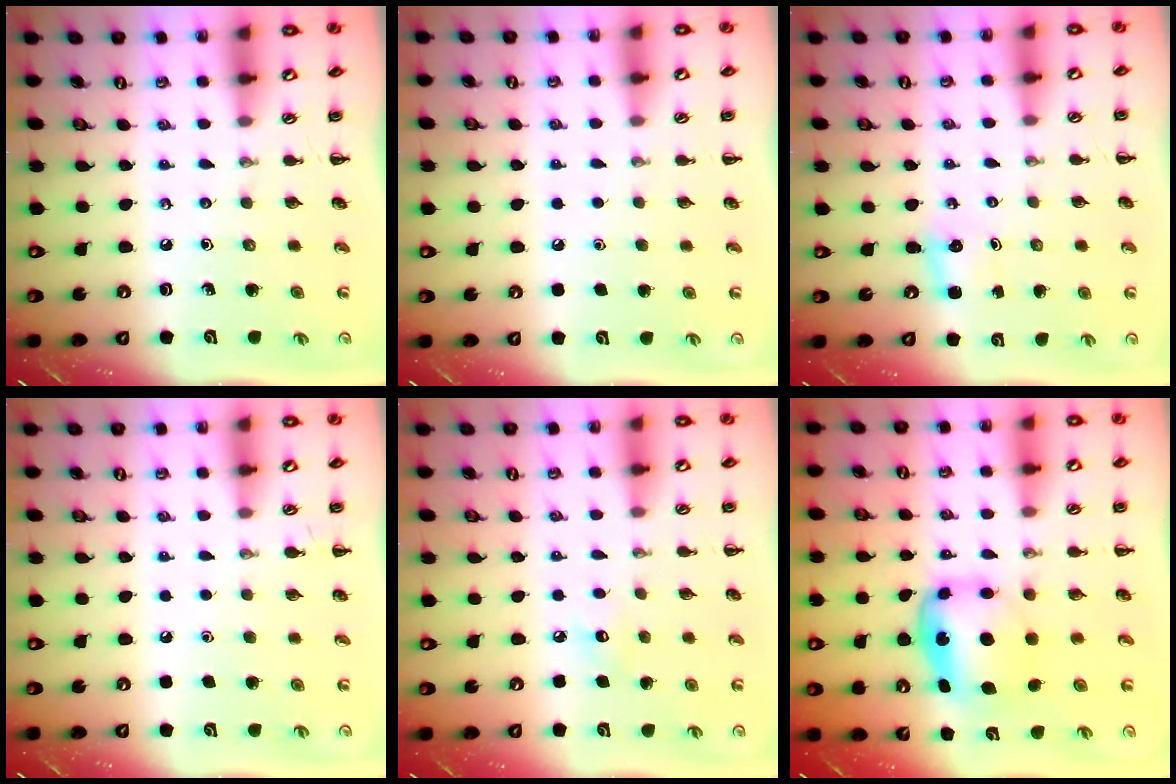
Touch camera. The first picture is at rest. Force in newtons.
{"total": 1.7, "press": 1.7, "slide": 0.1}
{"total": 2.1, "press": 2.0, "slide": 0.6}
{"total": 1.8, "press": 1.8, "slide": 0.1}
{"total": 4.4, "press": 4.3, "slide": 1.0}
{"total": 5.8, "press": 5.7, "slide": 1.4}